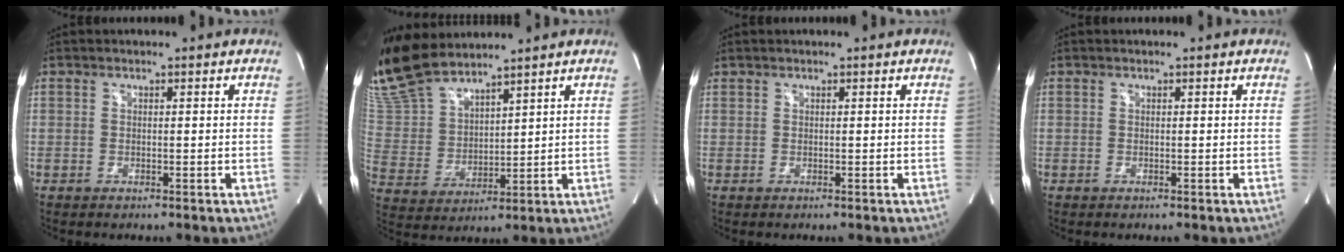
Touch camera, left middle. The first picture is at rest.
{"total": 12.4, "force": [11.3, 2.4, 4.5], "torque": [-0.108, 0.007, 0.242]}
{"total": 0.0}
{"total": 0.0}